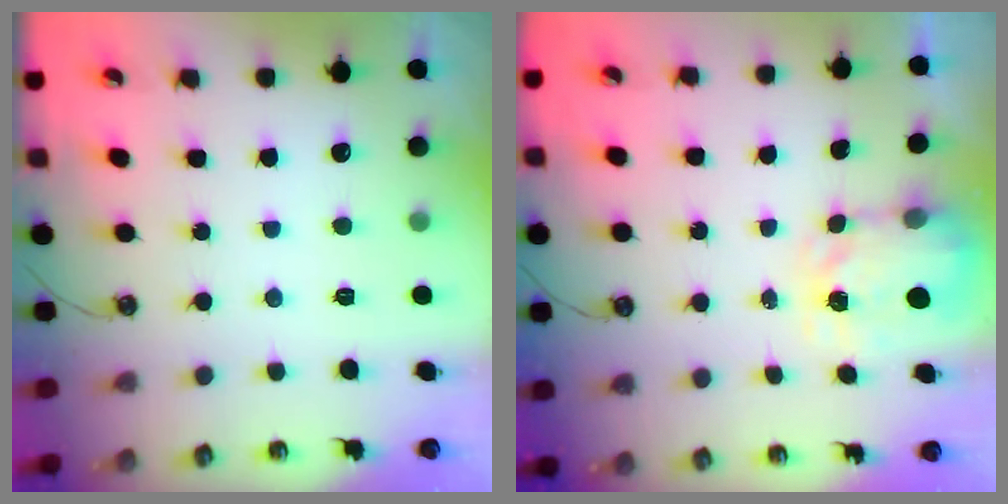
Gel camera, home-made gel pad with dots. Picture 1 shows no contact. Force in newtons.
{"total": 3.6, "press": 3.6, "slide": 0.6}